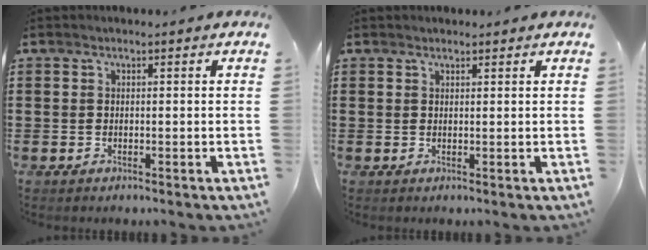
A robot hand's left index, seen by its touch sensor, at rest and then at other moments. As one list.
[{"total": 0.9, "force": [0.8, 0.3, 0.1], "torque": [-0.003, 0.001, 0.017]}]